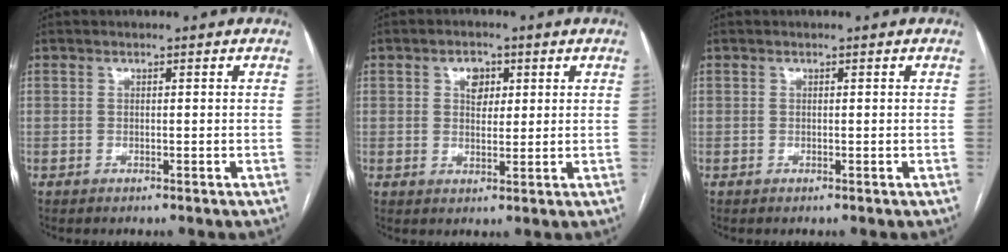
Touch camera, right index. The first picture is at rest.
{"total": 3.9, "force": [1.5, 2.5, 2.6], "torque": [-0.040, 0.005, 0.026]}
{"total": 0.0}